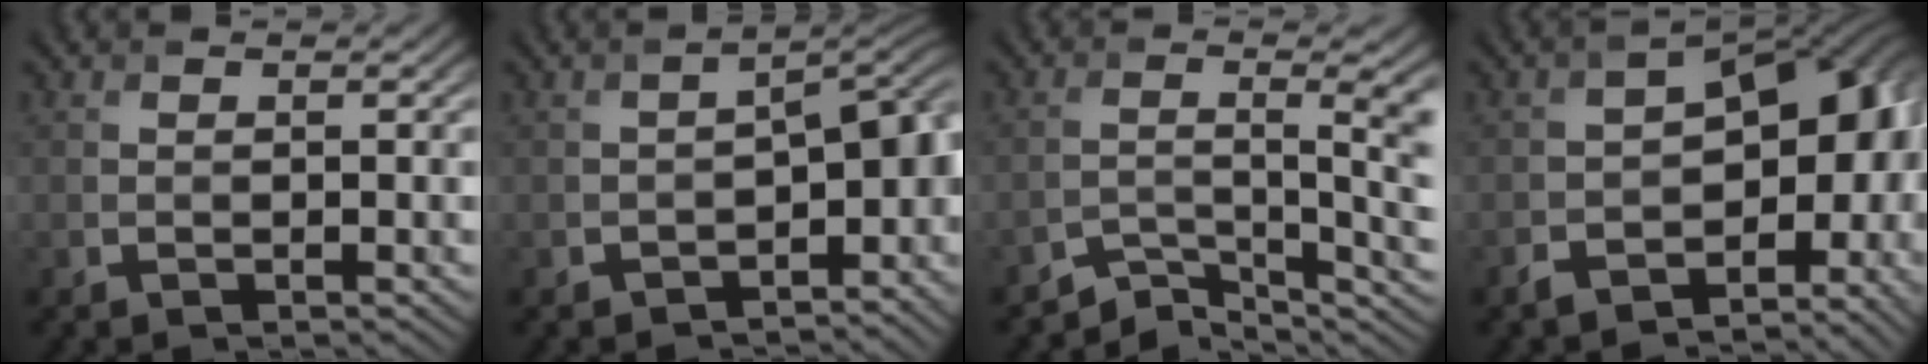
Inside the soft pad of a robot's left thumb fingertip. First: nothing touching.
{"total": 7.5, "force": [-2.8, 3.7, 5.9], "torque": [-0.064, -0.019, -0.036]}
{"total": 6.0, "force": [-3.7, 1.5, 4.5], "torque": [-0.053, 0.001, -0.069]}
{"total": 13.1, "force": [-3.8, 7.8, 9.9], "torque": [-0.126, -0.024, -0.048]}